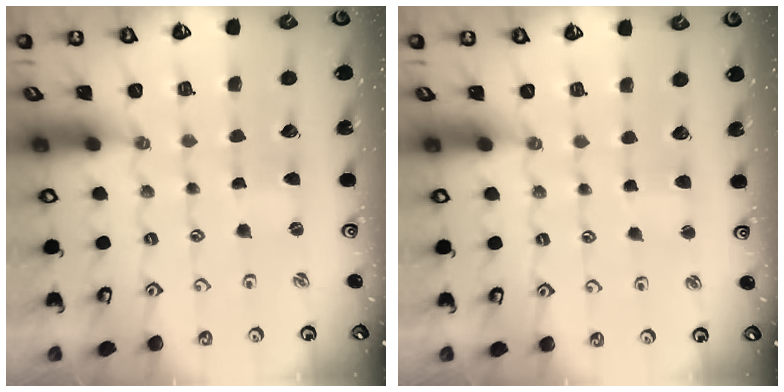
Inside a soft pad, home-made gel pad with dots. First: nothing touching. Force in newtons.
{"total": 2.7, "press": 2.7, "slide": 0.3}